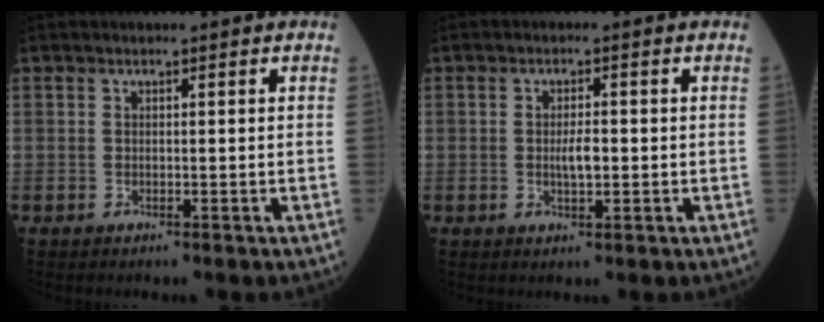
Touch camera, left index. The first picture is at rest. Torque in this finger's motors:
{"motor_torque": [0.09, 0.01, 0.05, 0.02]}